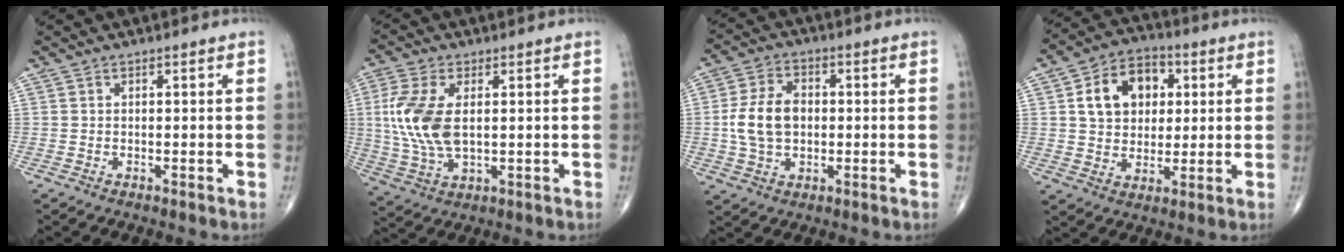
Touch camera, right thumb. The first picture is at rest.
{"total": 12.0, "force": [1.4, 6.4, 10.0], "torque": [-0.229, -0.005, 0.031]}
{"total": 9.9, "force": [-0.1, 6.9, 7.1], "torque": [-0.125, 0.013, -0.004]}
{"total": 12.8, "force": [3.3, 9.6, 7.9], "torque": [-0.093, 0.004, 0.051]}